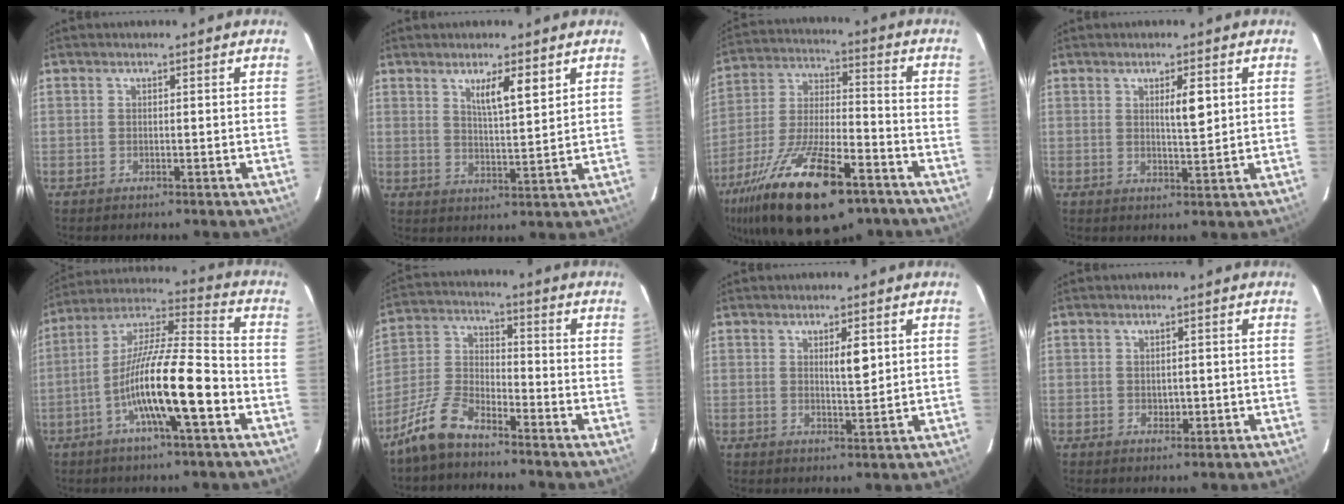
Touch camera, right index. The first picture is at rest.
{"total": 5.4, "force": [3.0, 0.6, 4.4], "torque": [-0.076, -0.004, 0.053]}
{"total": 20.7, "force": [-13.1, 5.3, 15.2], "torque": [-0.285, -0.025, -0.230]}
{"total": 3.4, "force": [1.1, 0.6, 3.1], "torque": [-0.049, -0.003, 0.016]}
{"total": 15.6, "force": [-5.3, 1.3, 14.6], "torque": [-0.268, 0.005, -0.097]}
{"total": 8.3, "force": [-6.8, 2.6, 4.0], "torque": [-0.098, 0.002, -0.141]}
{"total": 3.2, "force": [1.1, 0.7, 2.9], "torque": [-0.046, -0.003, 0.018]}
{"total": 1.4, "force": [-0.2, 1.0, 1.0], "torque": [-0.016, -0.001, 0.002]}